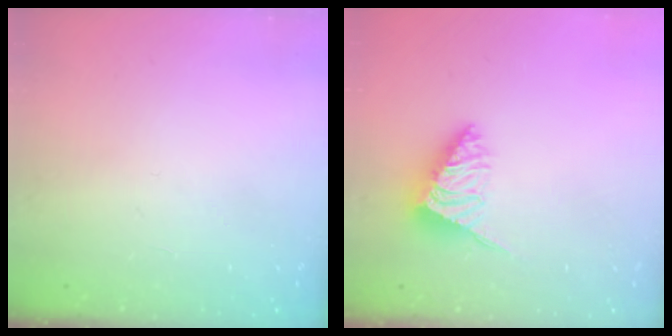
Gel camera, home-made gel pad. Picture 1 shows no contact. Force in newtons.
{"total": 2.9, "press": 2.9, "slide": 0.5}